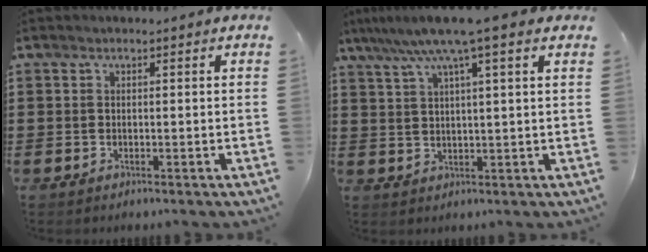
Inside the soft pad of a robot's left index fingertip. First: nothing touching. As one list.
[{"total": 7.7, "force": [4.9, -0.1, 6.0], "torque": [-0.128, -0.007, 0.083]}]